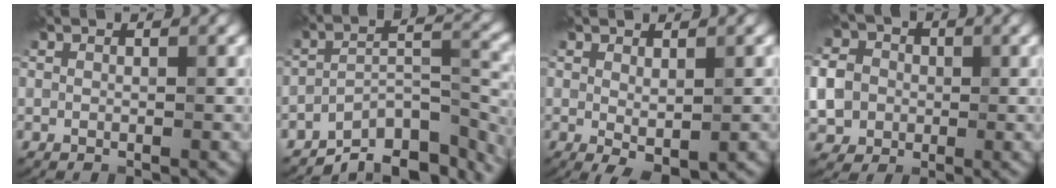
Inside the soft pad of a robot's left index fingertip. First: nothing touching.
{"total": 9.5, "force": [-7.6, 2.9, 4.8], "torque": [-0.063, -0.010, -0.126]}
{"total": 1.8, "force": [0.1, 0.6, 1.7], "torque": [-0.030, -0.008, 0.009]}
{"total": 7.5, "force": [-0.2, 6.7, 3.4], "torque": [-0.084, 0.012, -0.026]}